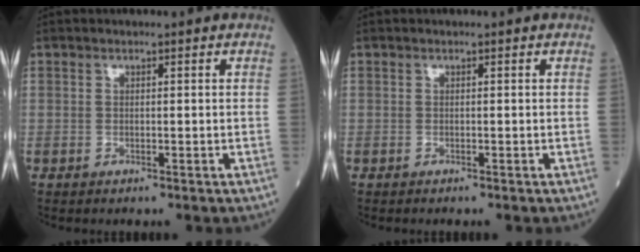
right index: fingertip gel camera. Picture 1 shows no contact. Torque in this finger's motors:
{"motor_torque": [-0.01, -0.01, 0.00, -0.03]}